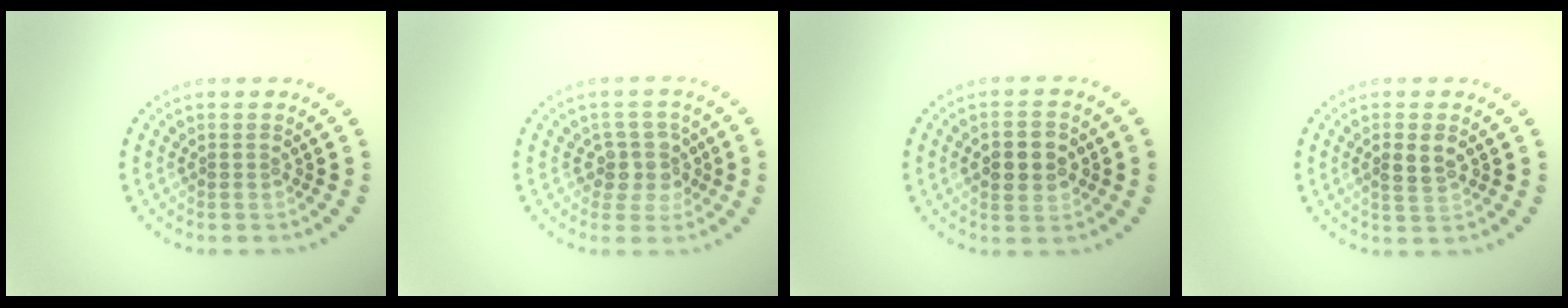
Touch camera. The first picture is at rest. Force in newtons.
{"total": 2.9, "press": 2.4, "slide": 1.6}
{"total": 4.4, "press": 4.4, "slide": 0.2}
{"total": 2.2, "press": 2.2, "slide": 0.3}